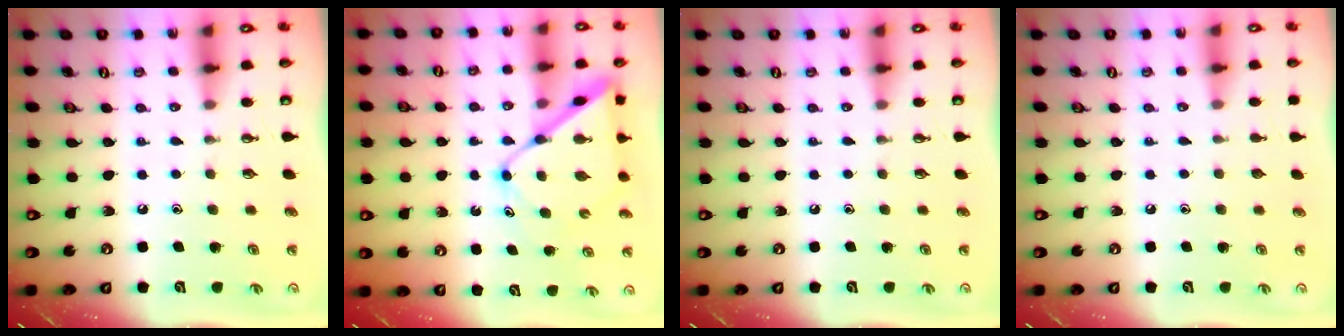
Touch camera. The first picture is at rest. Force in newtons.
{"total": 12.5, "press": 12.5, "slide": 1.1}
{"total": 0.0}
{"total": 0.0}